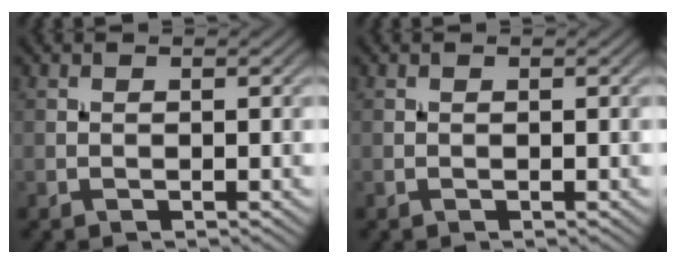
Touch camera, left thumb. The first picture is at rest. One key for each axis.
{"total": 0.0}